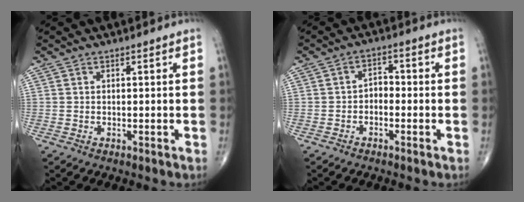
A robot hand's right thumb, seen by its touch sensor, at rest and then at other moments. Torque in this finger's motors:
{"motor_torque": [-0.21, -0.36, 0.10, 0.15, 0.06]}